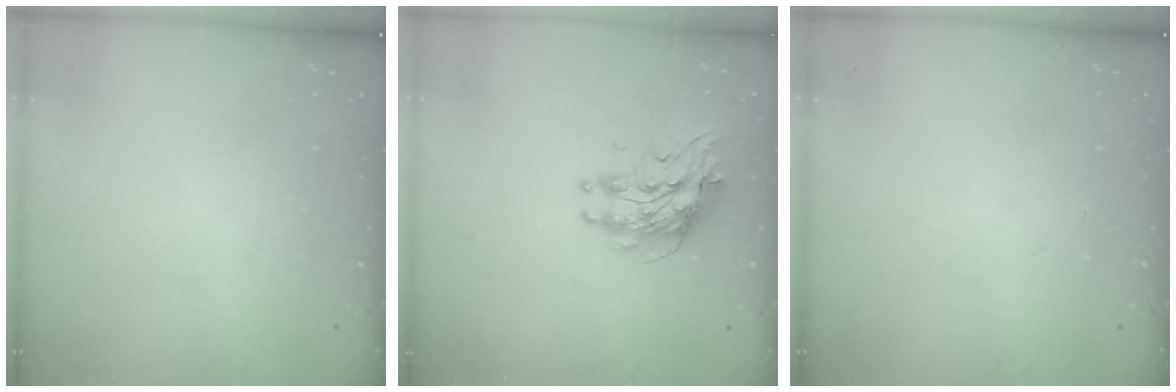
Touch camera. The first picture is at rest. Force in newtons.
{"total": 9.0, "press": 9.0, "slide": 0.9}
{"total": 0.0}